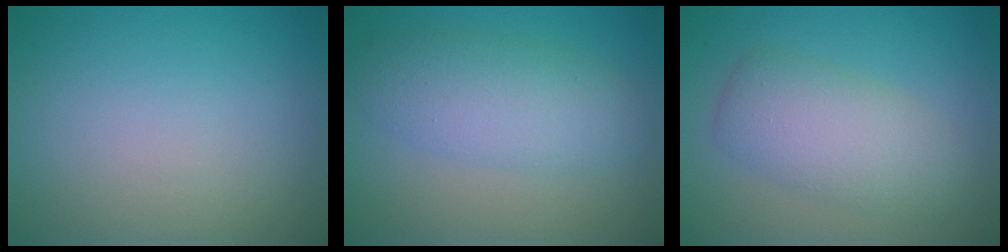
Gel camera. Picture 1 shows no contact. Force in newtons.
{"total": 5.1, "press": 5.1, "slide": 0.0}
{"total": 4.8, "press": 4.8, "slide": 0.0}